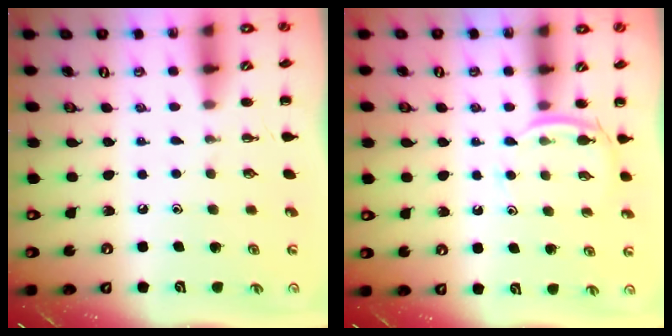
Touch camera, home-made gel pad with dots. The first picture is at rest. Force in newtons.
{"total": 4.7, "press": 4.5, "slide": 1.4}